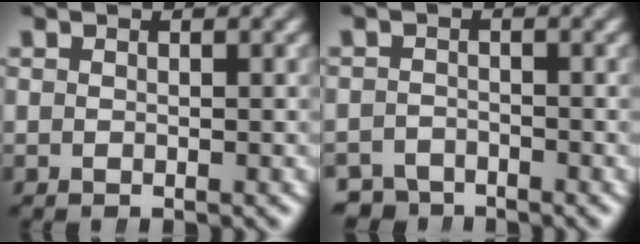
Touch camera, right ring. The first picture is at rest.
{"total": 3.0, "force": [-2.8, 1.0, -0.3], "torque": [0.011, -0.018, -0.049]}